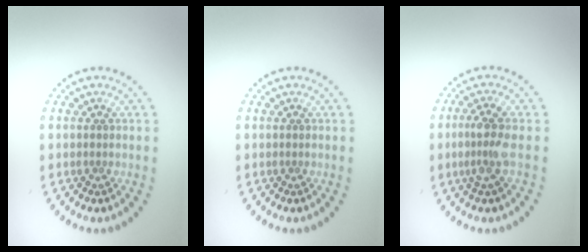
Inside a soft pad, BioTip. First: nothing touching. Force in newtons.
{"total": 0.0}
{"total": 2.5, "press": 2.2, "slide": 1.3}